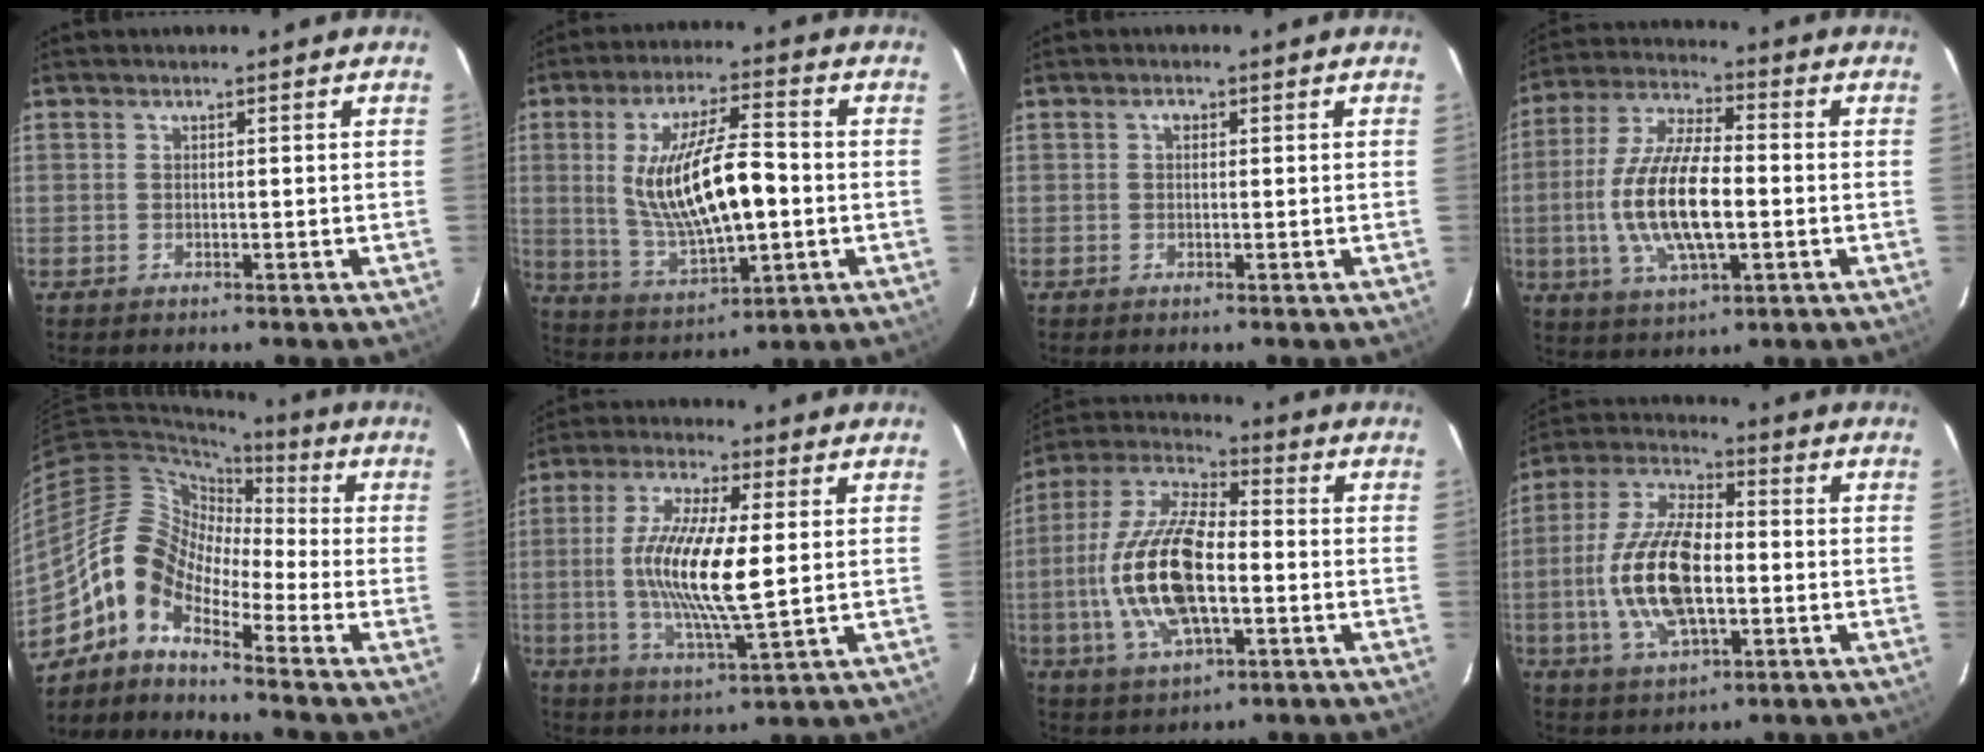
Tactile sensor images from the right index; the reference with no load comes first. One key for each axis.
{"total": 16.4, "fx": -0.3, "fy": 5.4, "fz": 15.5, "tx": -0.291, "ty": -0.007, "tz": 0.015}
{"total": 1.1, "fx": 0.3, "fy": 0.9, "fz": 0.6, "tx": -0.008, "ty": 0.005, "tz": 0.003}
{"total": 15.9, "fx": -2.3, "fy": 5.9, "fz": 14.6, "tx": -0.299, "ty": -0.003, "tz": -0.042}
{"total": 9.3, "fx": -5.5, "fy": 4.9, "fz": 5.7, "tx": -0.093, "ty": 0.027, "tz": -0.131}
{"total": 14.2, "fx": 0.6, "fy": 3.0, "fz": 13.8, "tx": -0.269, "ty": -0.008, "tz": 0.011}
{"total": 18.5, "fx": -2.9, "fy": 7.9, "fz": 16.4, "tx": -0.343, "ty": 0.001, "tz": -0.056}
{"total": 16.3, "fx": -2.4, "fy": 7.3, "fz": 14.4, "tx": -0.301, "ty": 0.003, "tz": -0.043}